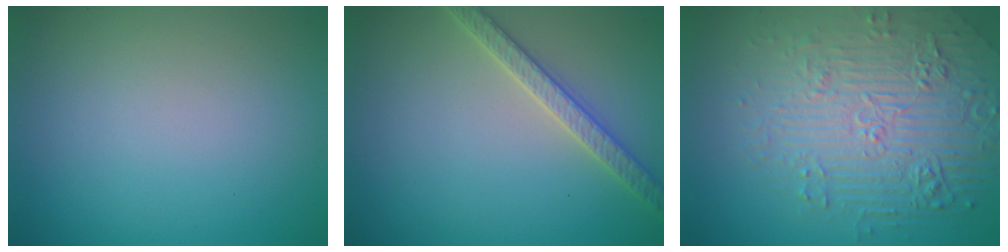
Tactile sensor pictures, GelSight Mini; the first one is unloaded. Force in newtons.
{"total": 2.8, "press": 2.8, "slide": 0.6}
{"total": 7.2, "press": 5.4, "slide": 4.8}